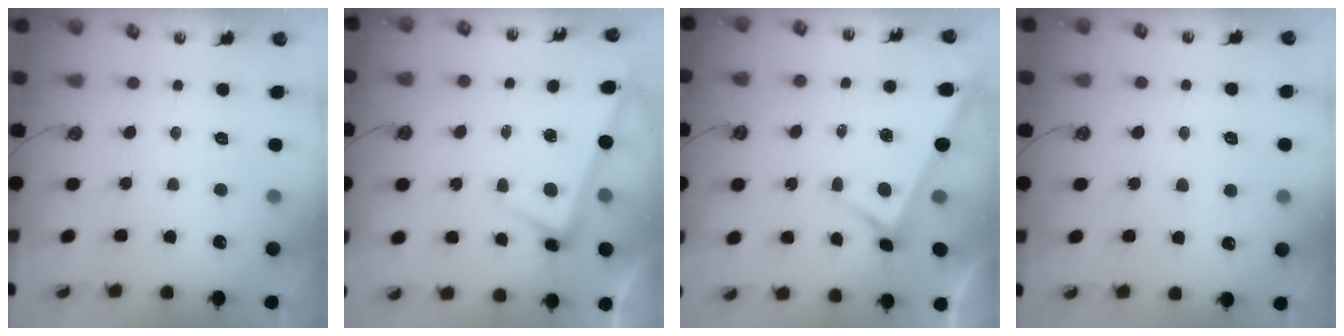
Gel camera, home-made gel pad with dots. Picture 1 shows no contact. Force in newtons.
{"total": 2.6, "press": 2.5, "slide": 0.7}
{"total": 3.9, "press": 3.8, "slide": 0.6}
{"total": 3.0, "press": 2.8, "slide": 0.8}